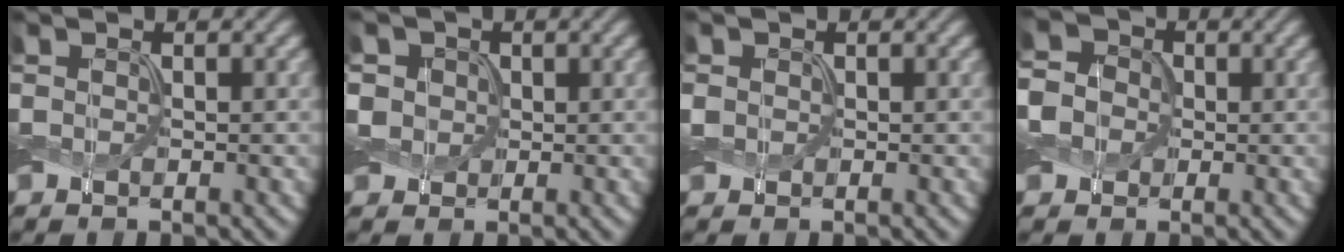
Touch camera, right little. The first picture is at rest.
{"total": 2.4, "force": [0.4, 2.2, 0.8], "torque": [-0.025, 0.002, 0.010]}
{"total": 0.8, "force": [0.1, 0.7, 0.2], "torque": [-0.004, 0.002, 0.003]}
{"total": 4.7, "force": [0.2, 4.3, 1.9], "torque": [-0.049, 0.024, -0.014]}